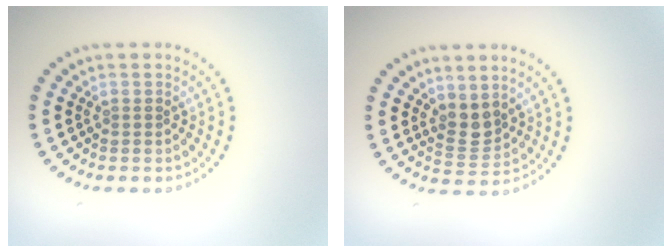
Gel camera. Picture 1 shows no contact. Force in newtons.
{"total": 2.3, "press": 2.0, "slide": 1.3}